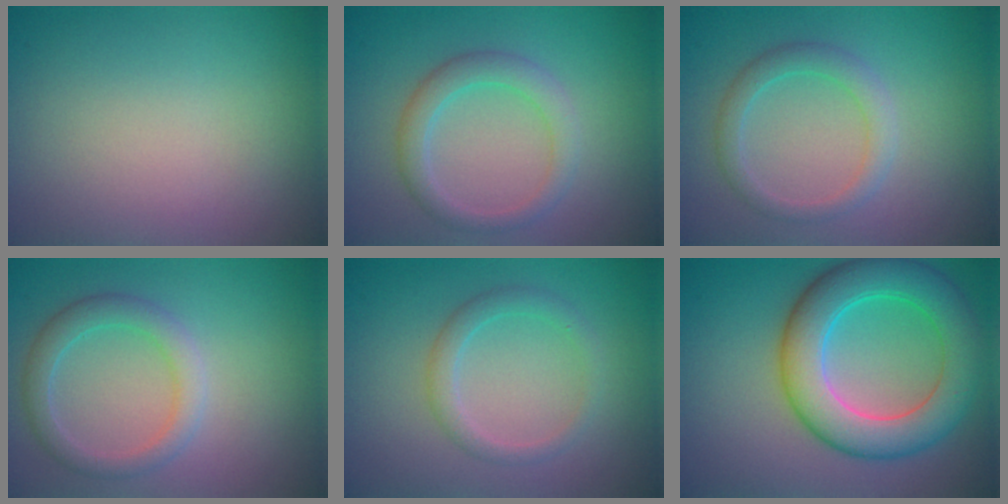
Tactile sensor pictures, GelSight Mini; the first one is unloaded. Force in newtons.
{"total": 2.8, "press": 2.8, "slide": 0.2}
{"total": 2.3, "press": 2.3, "slide": 0.1}
{"total": 2.8, "press": 2.8, "slide": 0.1}
{"total": 2.0, "press": 2.0, "slide": 0.1}
{"total": 8.0, "press": 8.0, "slide": 0.2}